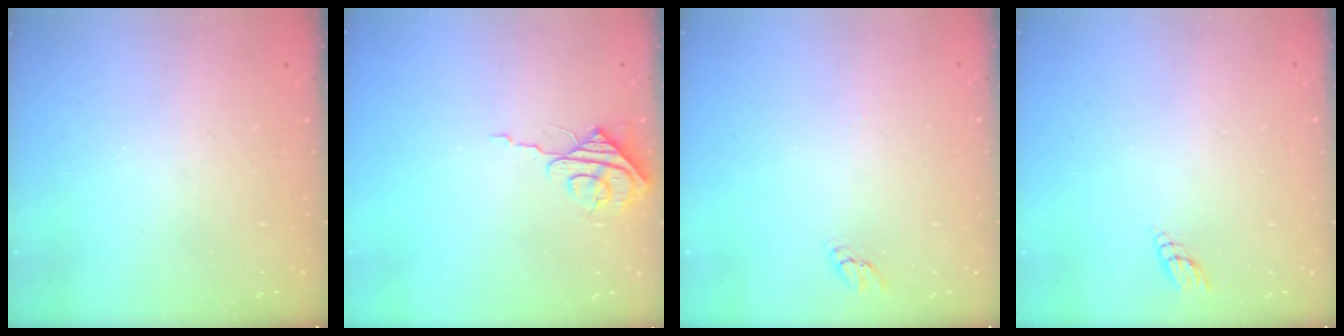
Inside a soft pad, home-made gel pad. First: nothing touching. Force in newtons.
{"total": 7.6, "press": 7.6, "slide": 0.5}
{"total": 1.9, "press": 1.9, "slide": 0.2}
{"total": 2.8, "press": 2.8, "slide": 0.3}